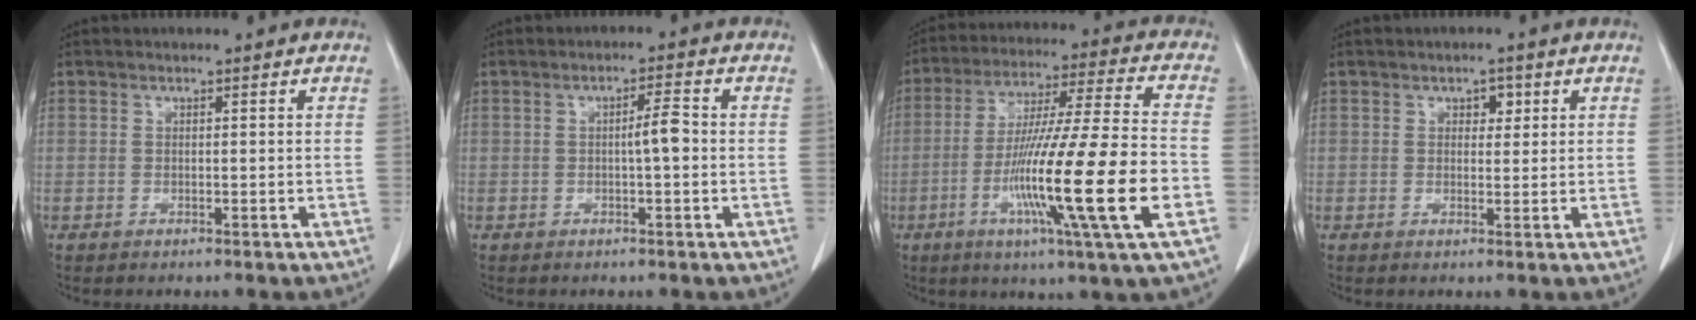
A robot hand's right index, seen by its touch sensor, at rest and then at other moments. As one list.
[{"total": 3.1, "force": [-0.2, 0.2, 3.0], "torque": [-0.048, 0.003, -0.006]}, {"total": 20.5, "force": [-6.1, -0.8, 19.5], "torque": [-0.346, -0.025, -0.112]}, {"total": 2.0, "force": [0.9, 1.3, 1.3], "torque": [-0.012, 0.002, 0.011]}]